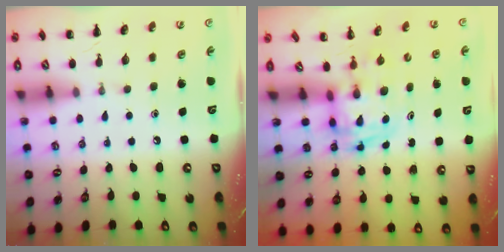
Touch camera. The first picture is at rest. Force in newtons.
{"total": 2.8, "press": 2.8, "slide": 0.5}